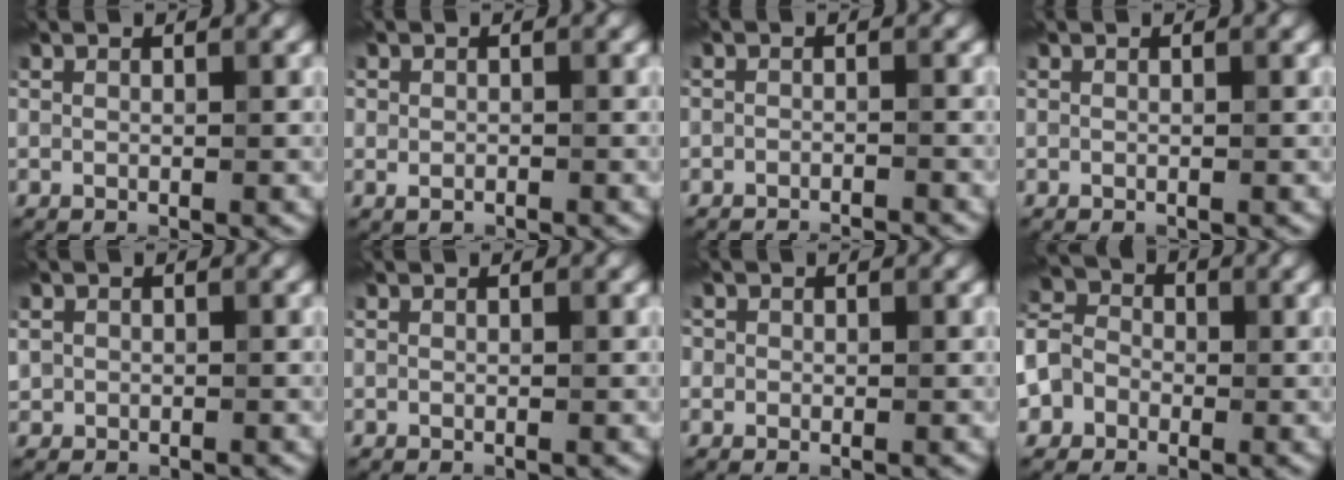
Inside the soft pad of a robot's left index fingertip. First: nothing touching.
{"total": 1.5, "force": [-0.2, 1.3, 0.6], "torque": [-0.001, 0.002, -0.010]}
{"total": 2.8, "force": [-2.8, 0.4, 0.3], "torque": [0.002, 0.014, -0.036]}
{"total": 0.0}
{"total": 1.6, "force": [0.1, 1.5, 0.2], "torque": [-0.002, 0.010, 0.005]}
{"total": 0.0}
{"total": 2.1, "force": [0.9, 1.7, 0.9], "torque": [0.000, 0.018, -0.009]}
{"total": 4.5, "force": [-1.7, 3.7, 1.8], "torque": [-0.038, 0.004, -0.043]}